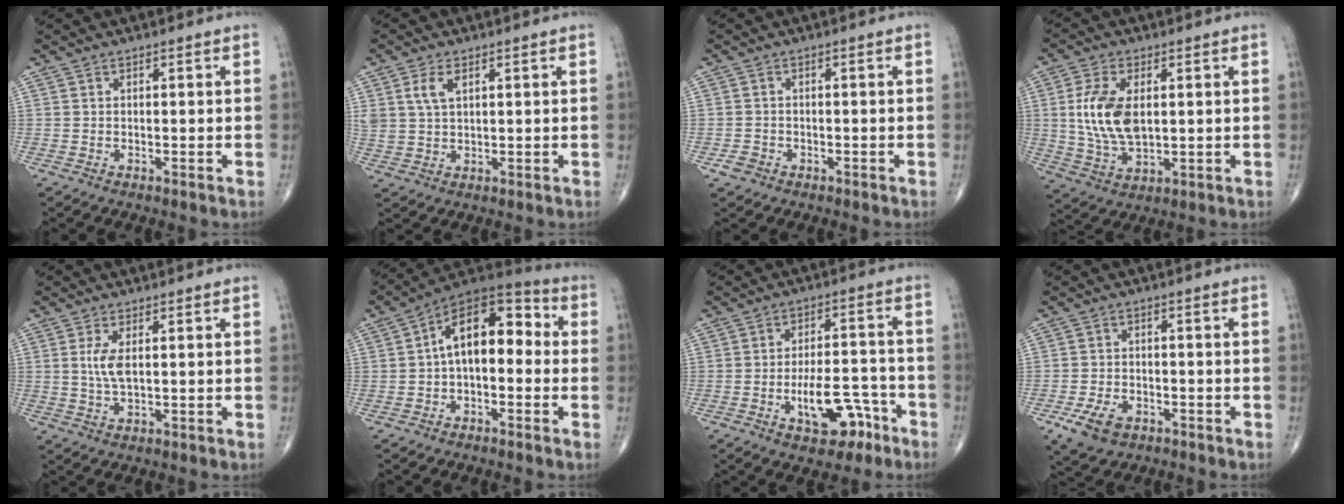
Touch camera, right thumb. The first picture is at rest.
{"total": 4.8, "force": [2.0, 2.7, 3.4], "torque": [-0.069, -0.004, 0.045]}
{"total": 3.2, "force": [-1.6, 2.5, 1.3], "torque": [-0.019, 0.007, -0.023]}
{"total": 11.3, "force": [1.4, 6.2, 9.4], "torque": [-0.187, -0.010, 0.033]}
{"total": 4.1, "force": [0.7, 1.5, 3.7], "torque": [-0.085, -0.004, 0.018]}
{"total": 14.1, "force": [0.4, 8.0, 11.6], "torque": [-0.145, 0.050, -0.011]}
{"total": 10.9, "force": [-5.3, 5.4, 7.9], "torque": [-0.100, 0.046, -0.074]}
{"total": 6.3, "force": [-3.3, 3.9, 3.6], "torque": [-0.066, 0.010, -0.054]}